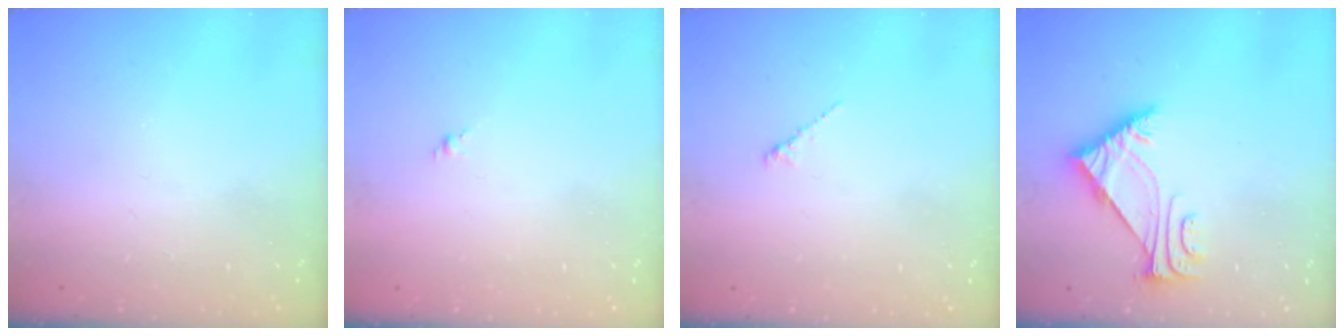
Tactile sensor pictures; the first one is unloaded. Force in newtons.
{"total": 1.4, "press": 1.2, "slide": 0.6}
{"total": 1.2, "press": 1.1, "slide": 0.4}
{"total": 6.6, "press": 6.5, "slide": 1.2}